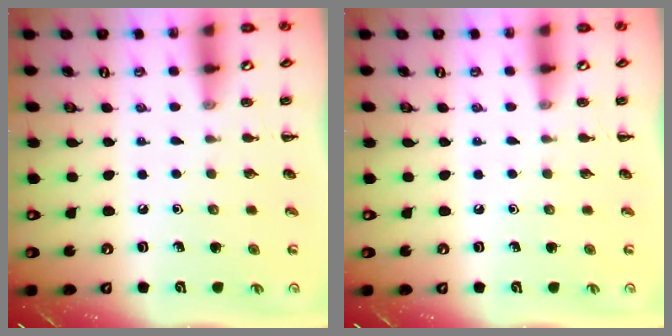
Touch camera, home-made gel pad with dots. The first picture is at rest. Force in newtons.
{"total": 0.0}